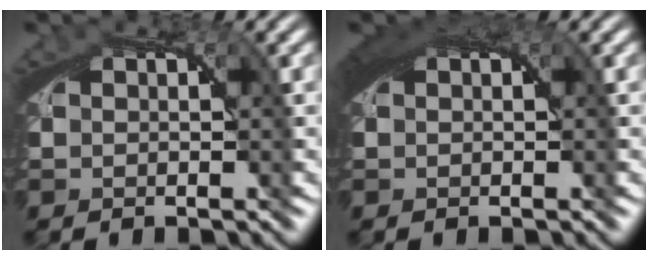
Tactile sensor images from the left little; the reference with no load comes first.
{"total": 2.5, "force": [0.9, 1.2, 2.0], "torque": [-0.039, -0.001, 0.015]}